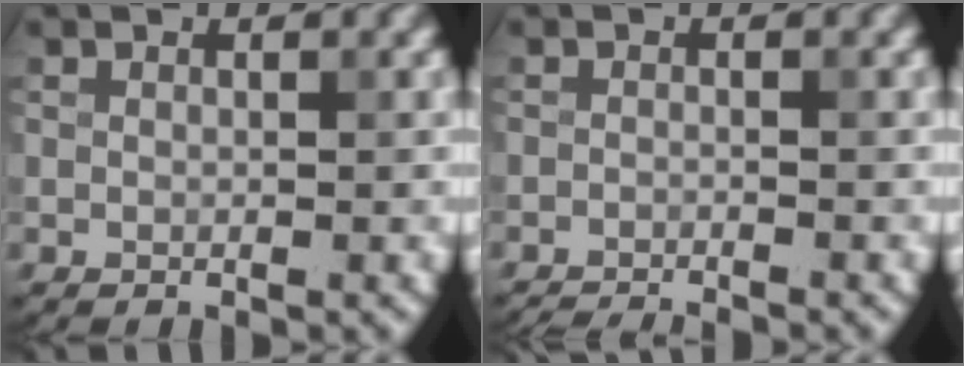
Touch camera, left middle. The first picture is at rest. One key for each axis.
{"total": 3.3, "fx": -3.2, "fy": 0.3, "fz": 0.8, "tx": -0.014, "ty": -0.012, "tz": -0.051}